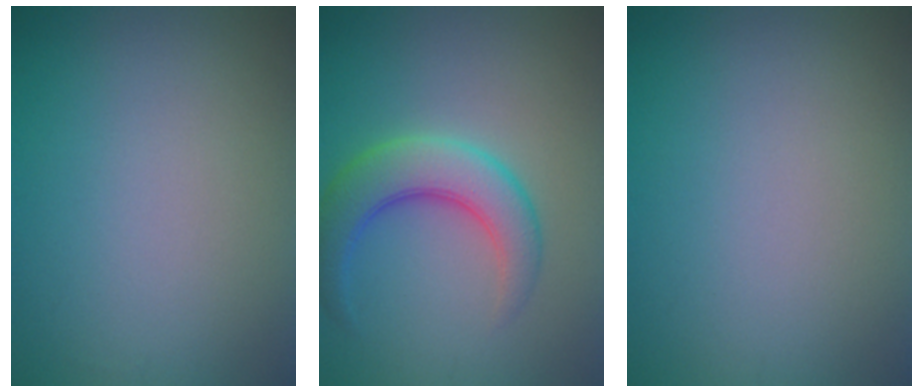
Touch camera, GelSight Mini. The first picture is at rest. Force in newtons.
{"total": 5.2, "press": 5.2, "slide": 0.1}
{"total": 0.0}